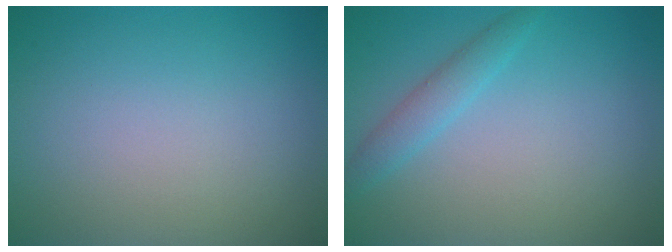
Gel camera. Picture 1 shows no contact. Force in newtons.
{"total": 1.9, "press": 1.9, "slide": 0.1}